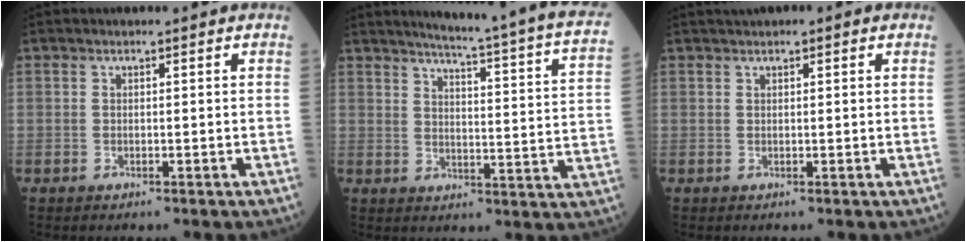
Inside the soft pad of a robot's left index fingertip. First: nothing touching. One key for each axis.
{"total": 21.9, "fx": 18.9, "fy": -1.1, "fz": 11.2, "tx": -0.156, "ty": -0.072, "tz": 0.217}
{"total": 1.9, "fx": 1.2, "fy": 0.5, "fz": 1.4, "tx": -0.029, "ty": 0.020, "tz": 0.019}